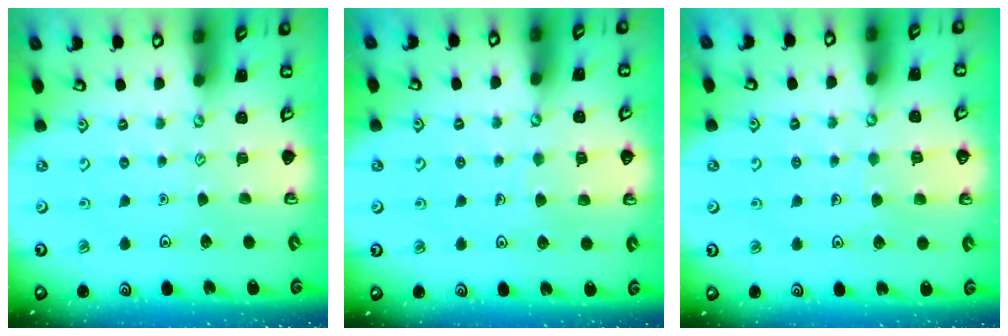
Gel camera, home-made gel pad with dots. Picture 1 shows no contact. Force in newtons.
{"total": 6.4, "press": 6.3, "slide": 0.6}
{"total": 5.1, "press": 5.1, "slide": 0.4}